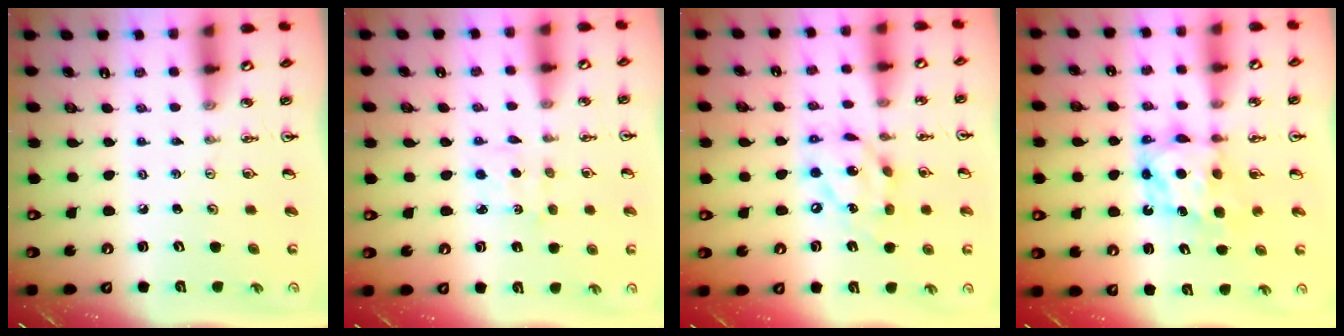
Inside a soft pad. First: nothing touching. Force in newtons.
{"total": 3.2, "press": 3.2, "slide": 0.4}
{"total": 13.6, "press": 13.6, "slide": 1.4}
{"total": 7.1, "press": 7.1, "slide": 0.2}